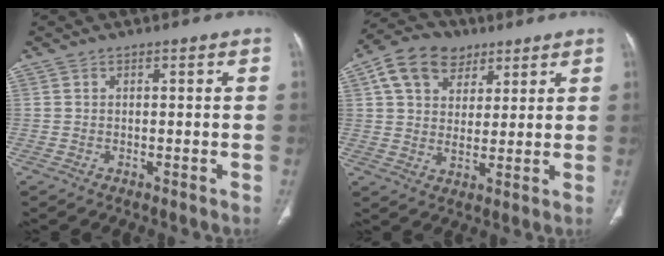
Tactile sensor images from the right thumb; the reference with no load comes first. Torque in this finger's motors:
{"motor_torque": [-0.58, 0.79, 0.88, 0.22, 0.24]}